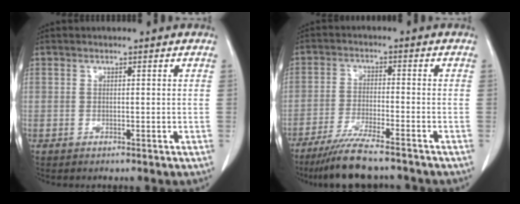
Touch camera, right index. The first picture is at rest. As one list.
[{"total": 9.5, "force": [-8.1, 0.5, 4.9], "torque": [-0.082, -0.027, -0.135]}]